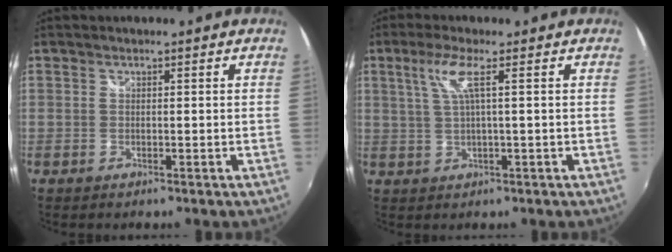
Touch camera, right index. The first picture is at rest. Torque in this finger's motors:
{"motor_torque": [0.54, 0.23, 0.25, 0.09]}